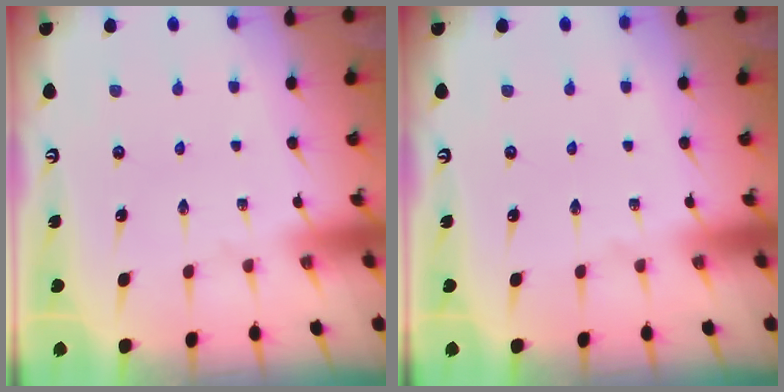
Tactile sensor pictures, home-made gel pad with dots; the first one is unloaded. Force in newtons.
{"total": 0.0}